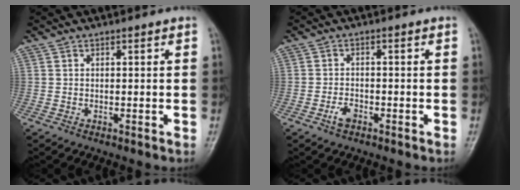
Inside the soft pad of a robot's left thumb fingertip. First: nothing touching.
{"total": 2.6, "force": [-1.6, 1.4, 1.5], "torque": [-0.029, 0.011, -0.028]}